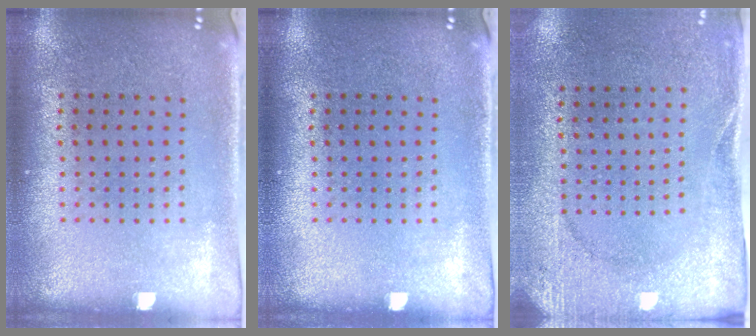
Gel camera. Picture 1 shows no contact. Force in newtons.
{"total": 0.0}
{"total": 2.7, "press": 2.3, "slide": 1.3}